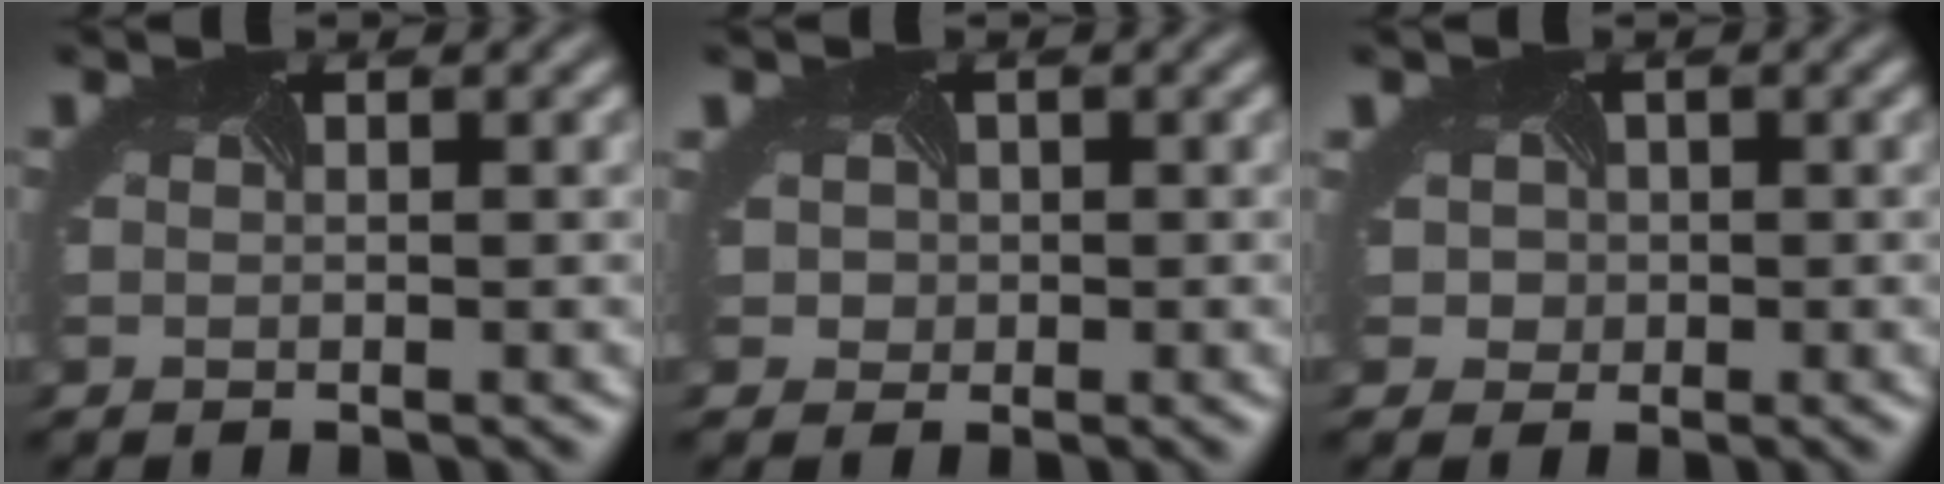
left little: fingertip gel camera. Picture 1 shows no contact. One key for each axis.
{"total": 2.5, "fx": 0.5, "fy": 2.4, "fz": 0.3, "tx": -0.004, "ty": 0.016, "tz": -0.007}
{"total": 3.0, "fx": 0.5, "fy": 2.9, "fz": 0.5, "tx": -0.006, "ty": 0.018, "tz": -0.012}